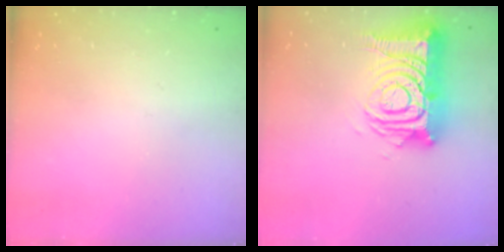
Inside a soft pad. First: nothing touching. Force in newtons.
{"total": 18.4, "press": 18.2, "slide": 2.0}